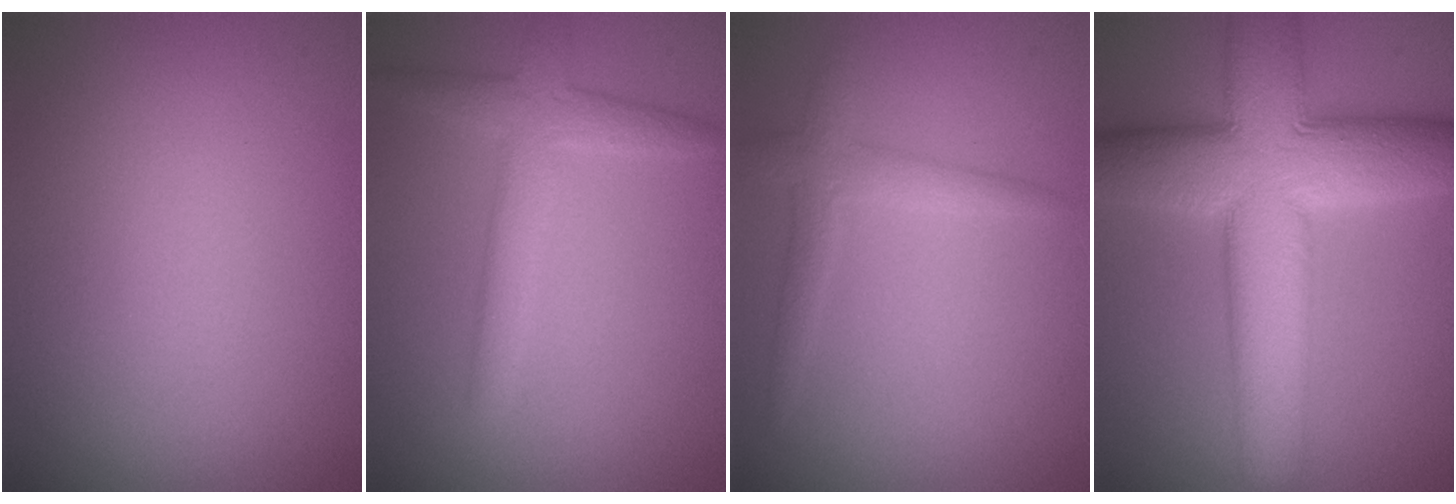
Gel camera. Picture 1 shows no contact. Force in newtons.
{"total": 3.4, "press": 3.4, "slide": 0.1}
{"total": 2.1, "press": 2.1, "slide": 0.1}
{"total": 12.3, "press": 12.3, "slide": 0.4}